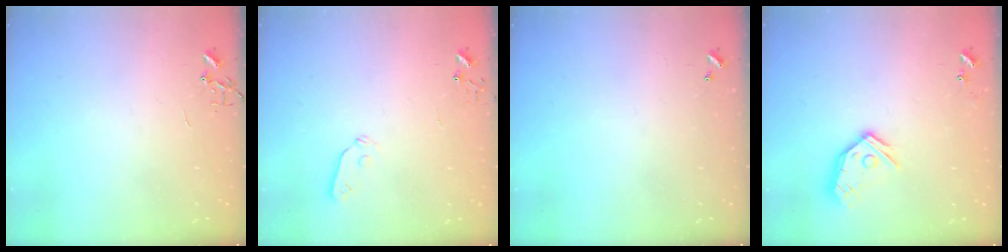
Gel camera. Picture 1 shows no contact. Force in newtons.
{"total": 4.2, "press": 4.2, "slide": 0.5}
{"total": 0.0}
{"total": 13.2, "press": 13.1, "slide": 1.6}